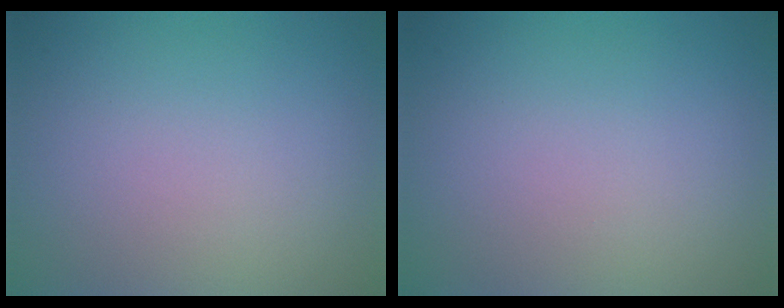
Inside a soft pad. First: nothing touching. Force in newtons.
{"total": 0.0}